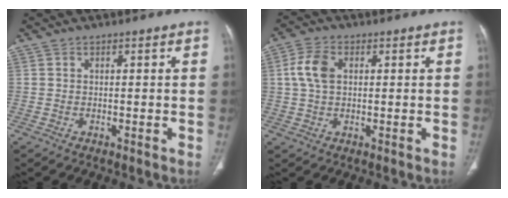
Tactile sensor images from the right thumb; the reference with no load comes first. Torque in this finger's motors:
{"motor_torque": [0.06, 0.13, 0.25, -0.25, 0.11]}